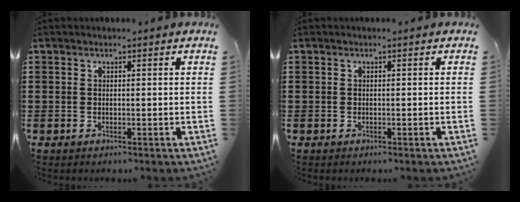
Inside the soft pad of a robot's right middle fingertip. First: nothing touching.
{"total": 0.0}